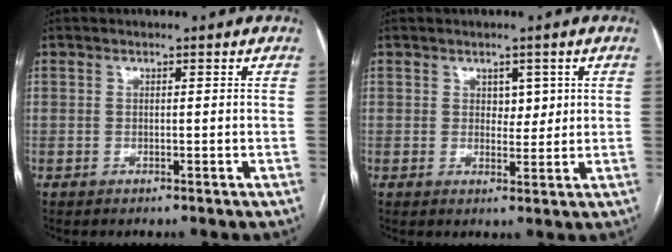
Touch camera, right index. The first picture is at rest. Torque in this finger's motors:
{"motor_torque": [0.17, 0.20, 0.02, 0.00]}